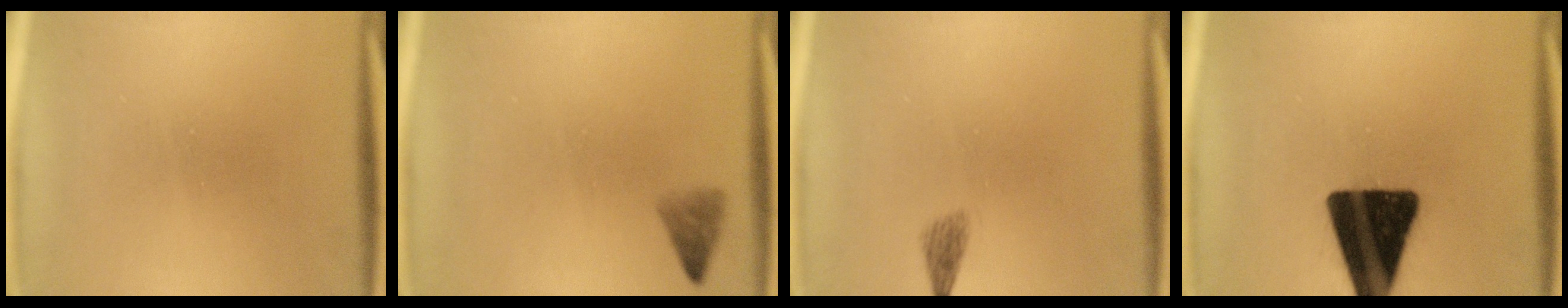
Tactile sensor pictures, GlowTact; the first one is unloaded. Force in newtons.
{"total": 1.0}
{"total": 3.1}
{"total": 18.9}